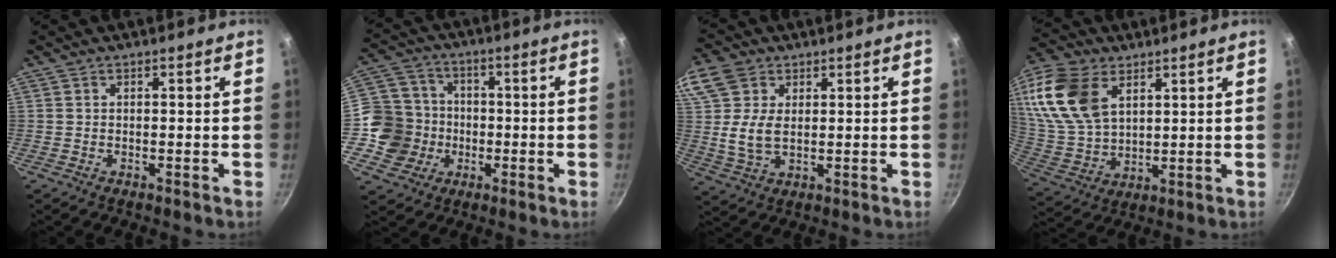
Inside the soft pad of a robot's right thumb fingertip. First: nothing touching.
{"total": 11.8, "force": [-2.2, 11.1, 3.0], "torque": [-0.027, 0.032, -0.048]}
{"total": 11.7, "force": [3.3, 8.1, 7.8], "torque": [-0.154, -0.006, 0.059]}
{"total": 18.1, "force": [7.6, 11.2, 12.0], "torque": [-0.239, -0.022, 0.155]}